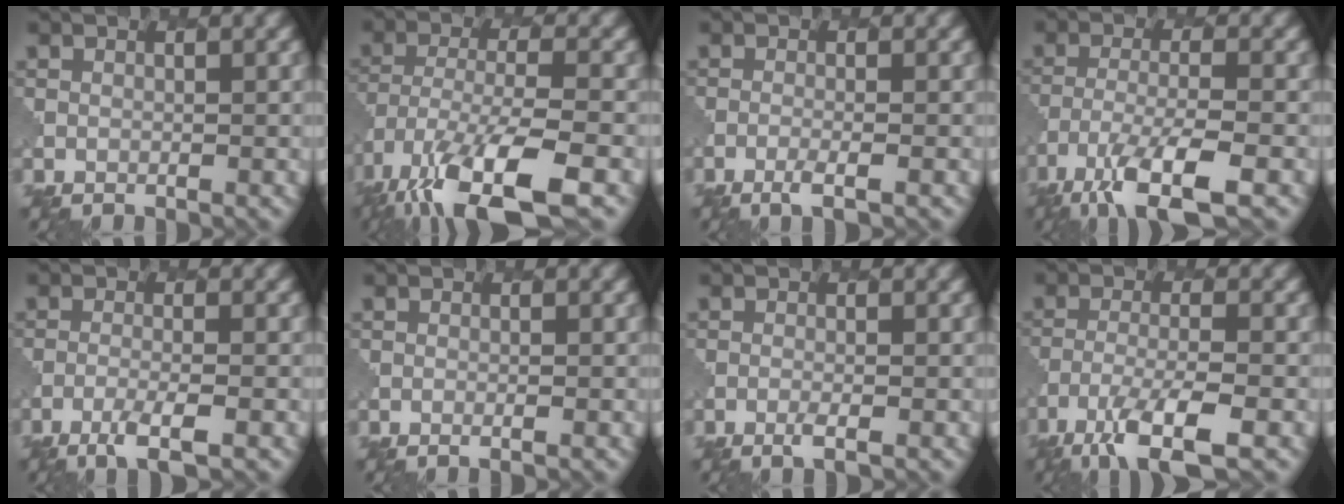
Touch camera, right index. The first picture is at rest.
{"total": 11.7, "force": [-7.4, 4.0, 8.2], "torque": [-0.177, -0.029, -0.129]}
{"total": 1.9, "force": [-1.0, 0.3, 1.5], "torque": [-0.027, -0.001, -0.027]}
{"total": 7.6, "force": [-4.7, 2.0, 5.7], "torque": [-0.108, -0.012, -0.087]}
{"total": 3.0, "force": [-1.9, 0.5, 2.3], "torque": [-0.045, -0.003, -0.044]}
{"total": 0.8, "force": [-0.2, 0.2, 0.7], "torque": [-0.005, 0.001, -0.006]}
{"total": 1.2, "force": [-0.5, 0.2, 1.0], "torque": [-0.018, 0.002, -0.014]}
{"total": 6.5, "force": [-4.1, 1.5, 4.9], "torque": [-0.093, -0.008, -0.077]}